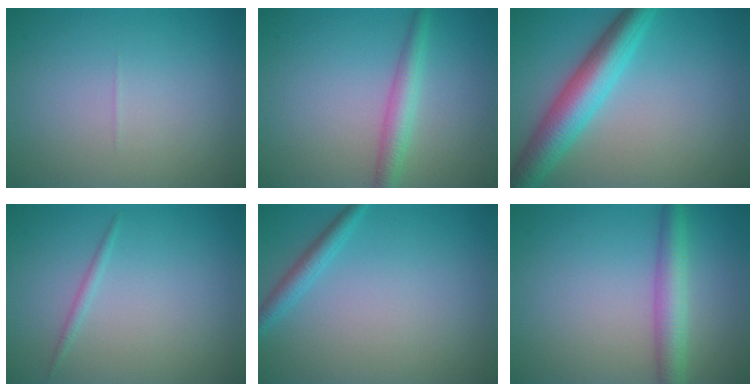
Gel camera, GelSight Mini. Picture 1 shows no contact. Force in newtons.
{"total": 2.7, "press": 2.7, "slide": 0.1}
{"total": 6.2, "press": 6.2, "slide": 0.2}
{"total": 0.8, "press": 0.8, "slide": 0.0}
{"total": 1.8, "press": 1.8, "slide": 0.1}
{"total": 3.9, "press": 3.9, "slide": 0.1}